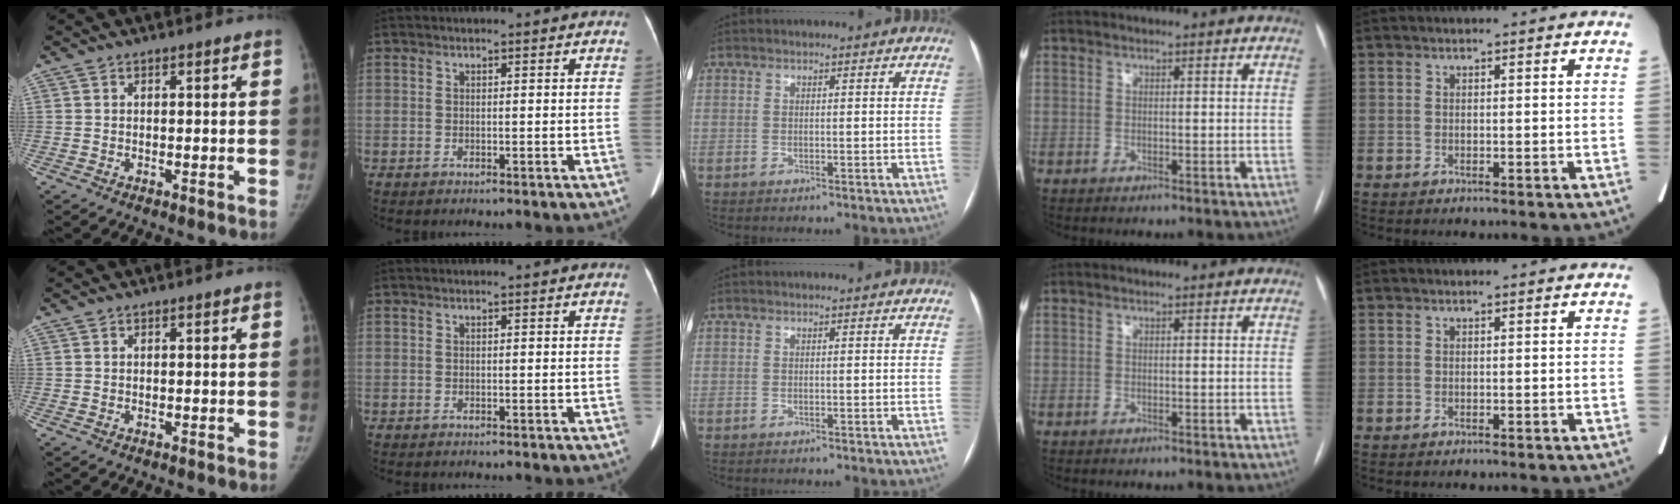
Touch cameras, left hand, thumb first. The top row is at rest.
{}